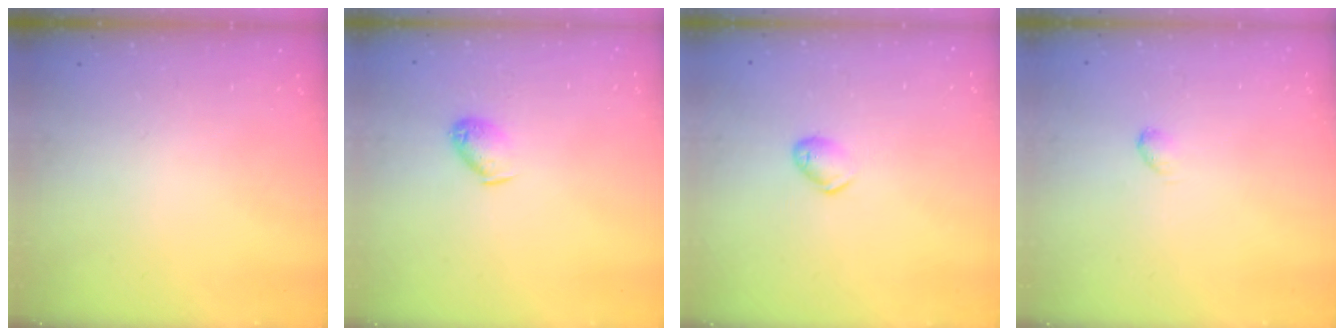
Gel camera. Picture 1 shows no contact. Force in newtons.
{"total": 5.9, "press": 5.8, "slide": 0.4}
{"total": 5.6, "press": 5.5, "slide": 1.0}
{"total": 2.7, "press": 2.7, "slide": 0.5}